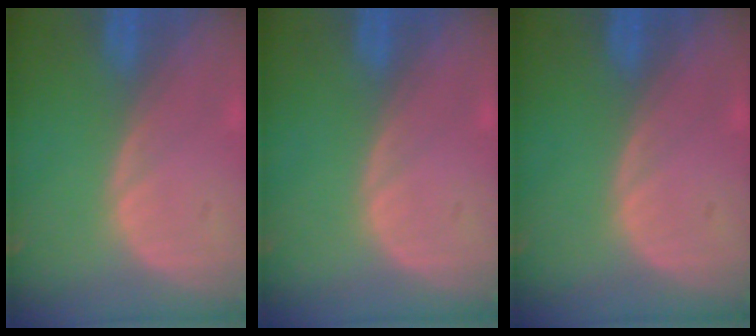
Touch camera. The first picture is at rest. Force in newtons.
{"total": 0.0}
{"total": 0.0}